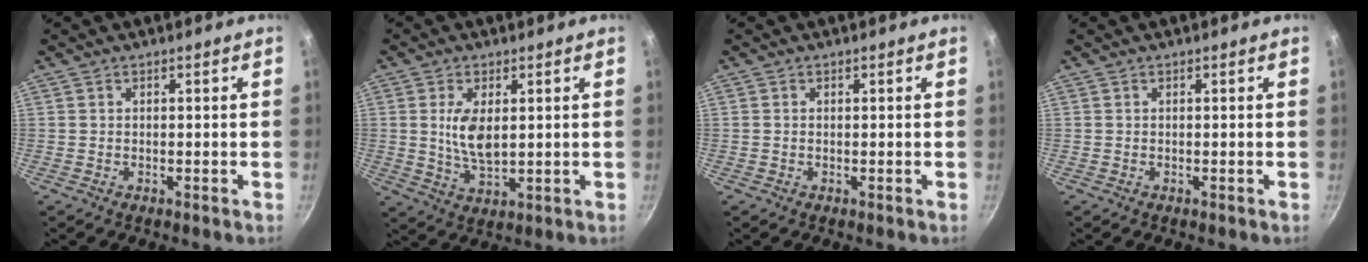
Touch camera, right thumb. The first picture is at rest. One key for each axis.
{"total": 7.0, "fx": 1.3, "fy": 3.5, "fz": 6.0, "tx": -0.110, "ty": -0.017, "tz": 0.030}
{"total": 0.0}
{"total": 0.0}